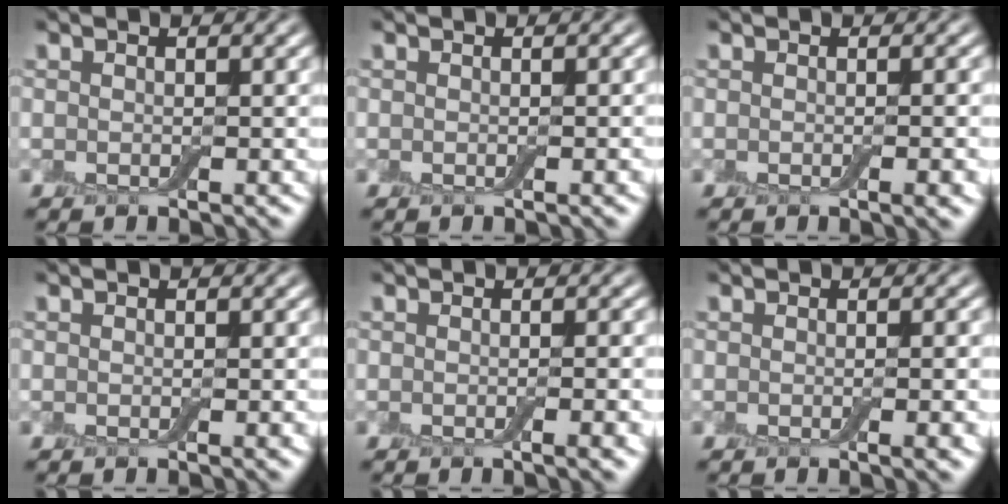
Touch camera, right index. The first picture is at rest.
{"total": 0.7, "force": [-0.2, 0.1, 0.7], "torque": [-0.007, 0.001, -0.001]}
{"total": 1.9, "force": [-0.4, 0.5, 1.8], "torque": [-0.017, 0.000, -0.005]}
{"total": 0.7, "force": [-0.1, 0.1, 0.7], "torque": [-0.008, -0.001, -0.001]}
{"total": 2.3, "force": [-0.5, 0.6, 2.2], "torque": [-0.020, 0.001, -0.007]}
{"total": 2.3, "force": [-0.3, 0.6, 2.2], "torque": [-0.020, 0.000, -0.003]}